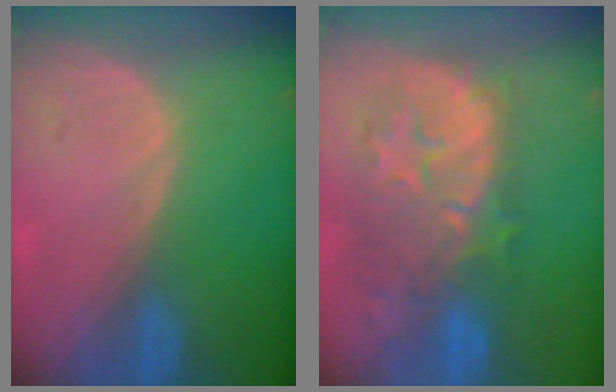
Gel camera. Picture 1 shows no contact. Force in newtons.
{"total": 10.6, "press": 10.0, "slide": 3.6}